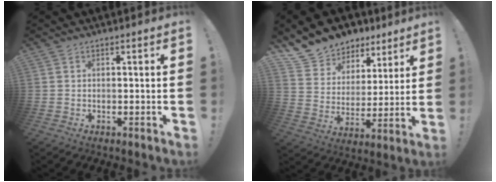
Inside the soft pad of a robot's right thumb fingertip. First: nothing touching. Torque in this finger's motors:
{"motor_torque": [-0.95, 1.25, 0.15, 0.11, 0.00]}